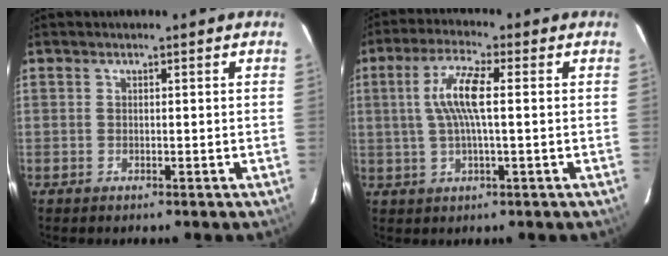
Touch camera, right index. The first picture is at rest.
{"total": 8.0, "force": [0.7, 1.1, 7.9], "torque": [-0.153, 0.006, 0.016]}